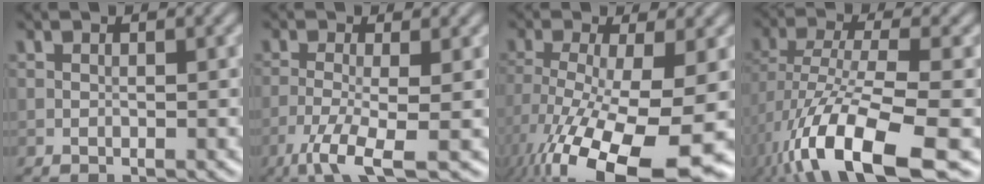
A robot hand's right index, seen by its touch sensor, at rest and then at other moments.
{"total": 5.2, "force": [-2.7, 1.0, 4.4], "torque": [-0.088, -0.006, -0.060]}
{"total": 16.2, "force": [-8.5, 4.7, 12.9], "torque": [-0.254, -0.036, -0.131]}
{"total": 13.0, "force": [-6.9, 4.1, 10.2], "torque": [-0.202, -0.014, -0.123]}